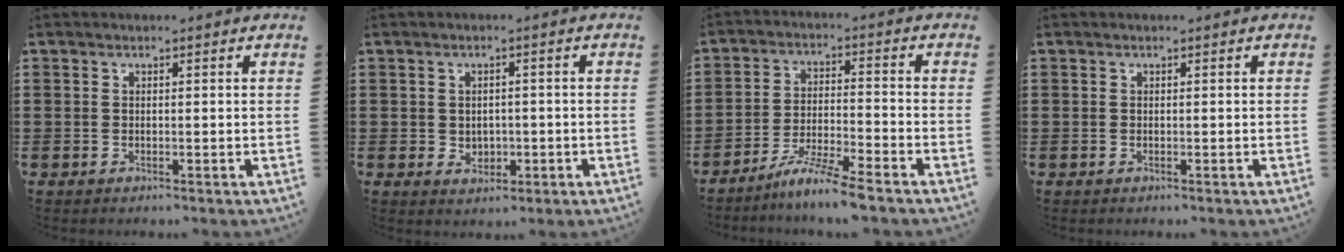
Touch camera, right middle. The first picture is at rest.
{"total": 2.0, "force": [-0.2, 1.7, 1.0], "torque": [-0.016, 0.003, -0.008]}
{"total": 6.6, "force": [-5.7, -0.5, 3.3], "torque": [-0.063, -0.014, -0.108]}
{"total": 0.0}